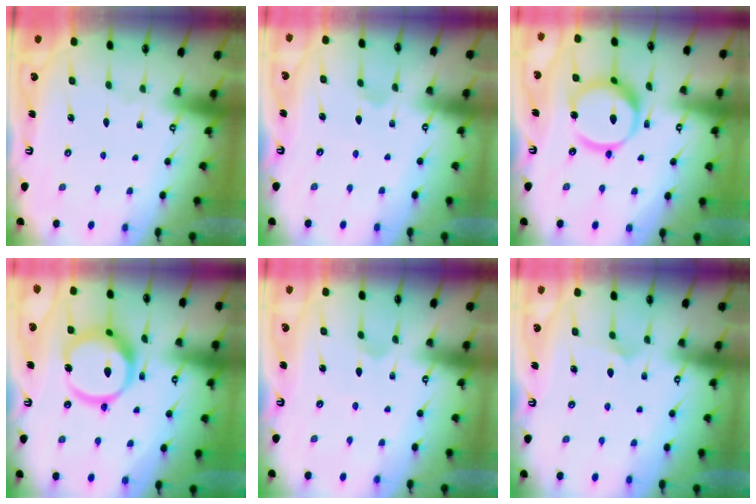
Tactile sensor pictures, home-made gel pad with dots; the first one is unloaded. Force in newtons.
{"total": 1.5, "press": 1.5, "slide": 0.4}
{"total": 15.6, "press": 15.5, "slide": 1.7}
{"total": 16.8, "press": 16.6, "slide": 2.3}
{"total": 2.9, "press": 2.9, "slide": 0.3}
{"total": 4.4, "press": 4.4, "slide": 0.2}